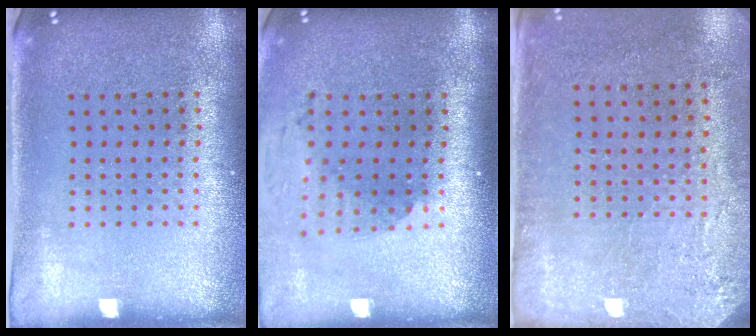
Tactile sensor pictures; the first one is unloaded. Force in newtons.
{"total": 1.9, "press": 1.5, "slide": 1.2}
{"total": 2.9, "press": 2.4, "slide": 1.6}